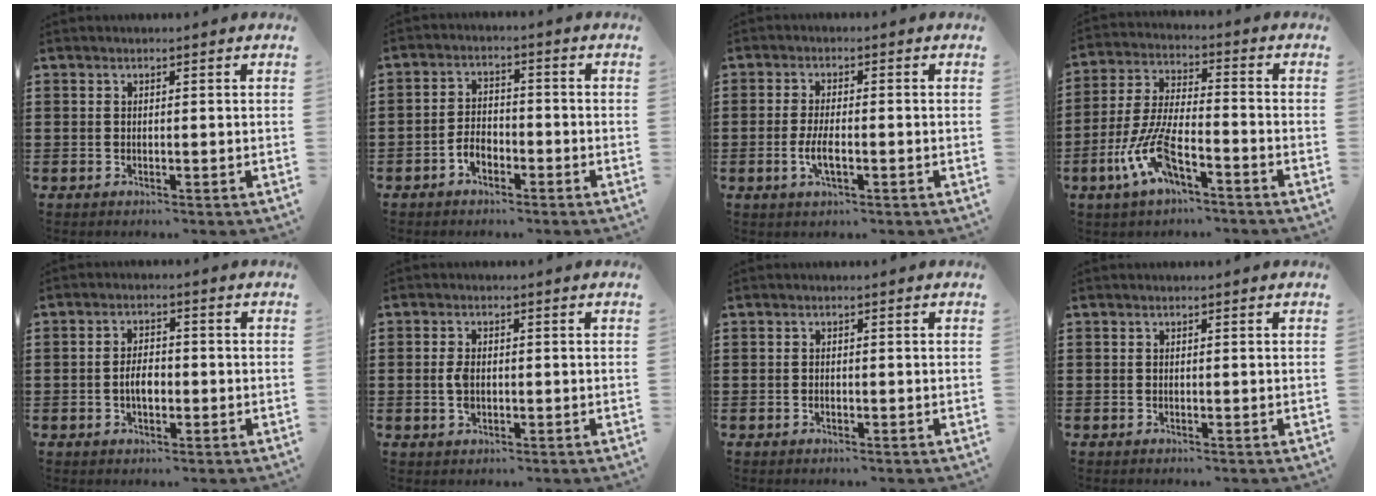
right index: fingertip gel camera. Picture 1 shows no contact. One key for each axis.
{"total": 3.2, "fx": -2.0, "fy": 2.0, "fz": 1.6, "tx": -0.039, "ty": 0.005, "tz": -0.041}
{"total": 3.8, "fx": -1.1, "fy": 1.3, "fz": 3.5, "tx": -0.073, "ty": 0.000, "tz": -0.023}
{"total": 9.5, "fx": -4.9, "fy": 3.2, "fz": 7.5, "tx": -0.183, "ty": -0.007, "tz": -0.097}
{"total": 3.5, "fx": -0.7, "fy": 1.7, "fz": 2.9, "tx": -0.048, "ty": 0.001, "tz": -0.015}
{"total": 2.9, "fx": -0.3, "fy": 1.6, "fz": 2.4, "tx": -0.060, "ty": -0.003, "tz": -0.009}
{"total": 0.5, "fx": -0.3, "fy": 0.3, "fz": 0.3, "tx": -0.008, "ty": -0.002, "tz": -0.004}
{"total": 0.0}